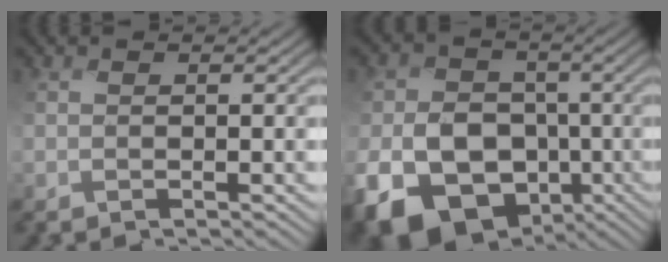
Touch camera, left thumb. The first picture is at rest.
{"total": 16.3, "force": [-5.9, 13.0, 7.9], "torque": [-0.177, -0.047, -0.124]}